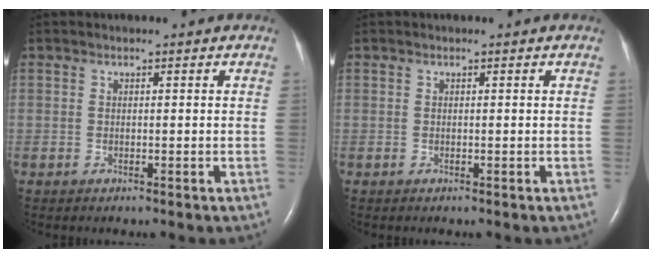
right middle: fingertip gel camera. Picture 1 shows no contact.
{"total": 0.0}